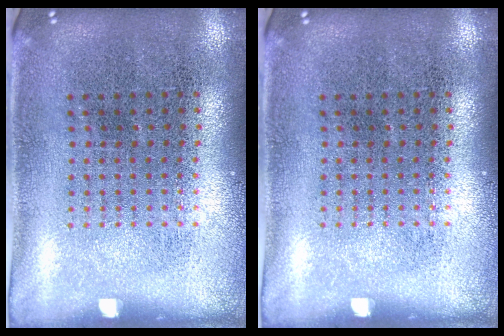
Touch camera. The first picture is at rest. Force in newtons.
{"total": 0.0}